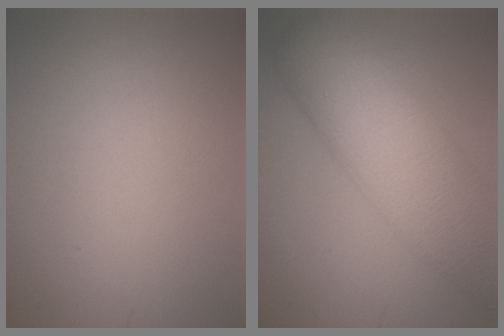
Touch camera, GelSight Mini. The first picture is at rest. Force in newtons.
{"total": 11.0, "press": 11.0, "slide": 0.5}